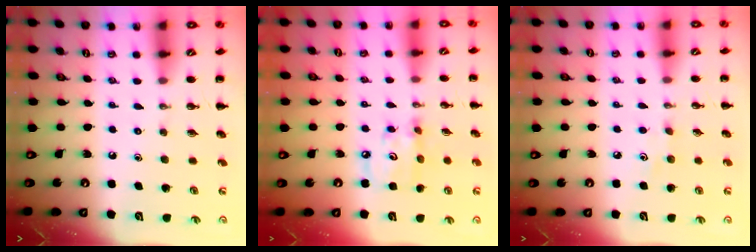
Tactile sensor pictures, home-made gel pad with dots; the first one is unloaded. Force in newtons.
{"total": 6.4, "press": 6.3, "slide": 1.1}
{"total": 2.9, "press": 2.8, "slide": 0.8}